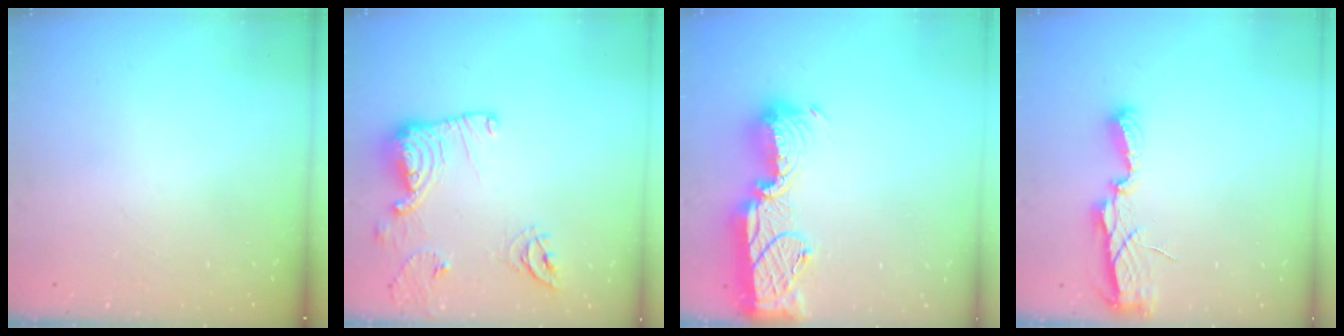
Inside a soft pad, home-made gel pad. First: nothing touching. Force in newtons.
{"total": 13.7, "press": 13.6, "slide": 1.4}
{"total": 17.8, "press": 17.8, "slide": 1.2}
{"total": 7.1, "press": 7.1, "slide": 0.5}